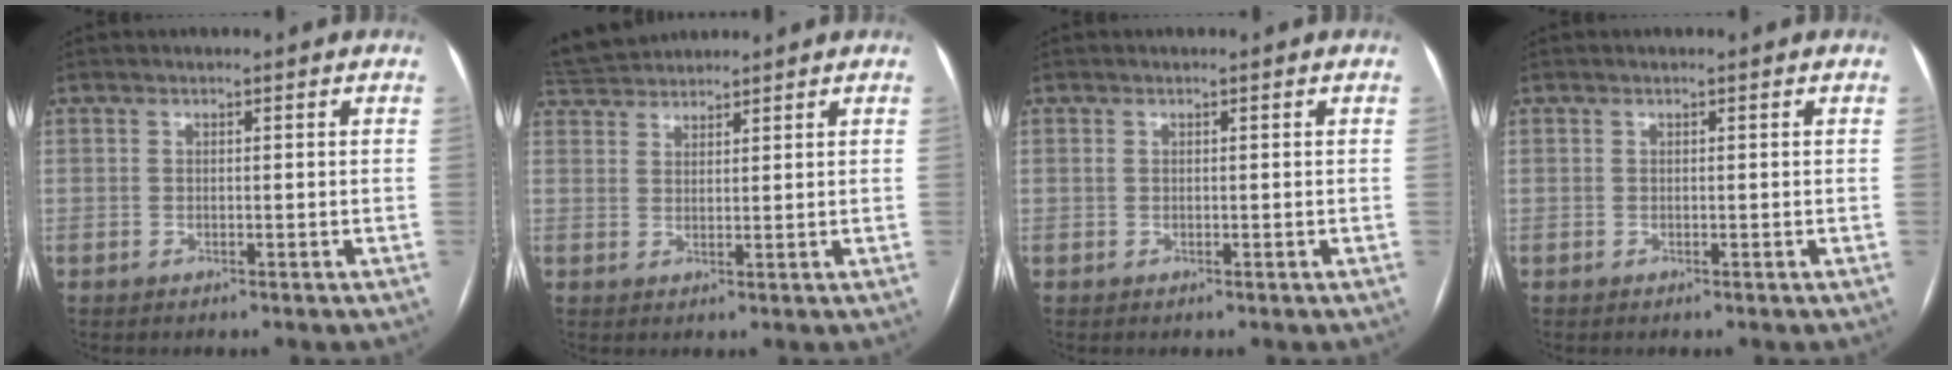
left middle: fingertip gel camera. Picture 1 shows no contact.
{"total": 5.7, "force": [5.6, 1.0, 0.9], "torque": [-0.024, 0.034, 0.104]}
{"total": 0.0}
{"total": 0.0}